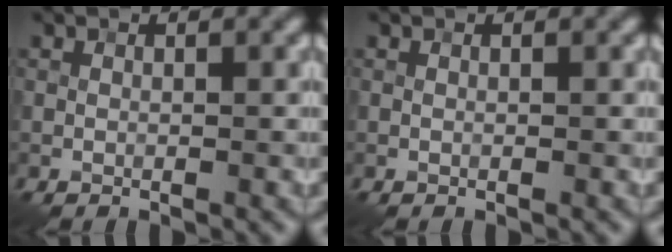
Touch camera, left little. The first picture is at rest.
{"total": 0.0}